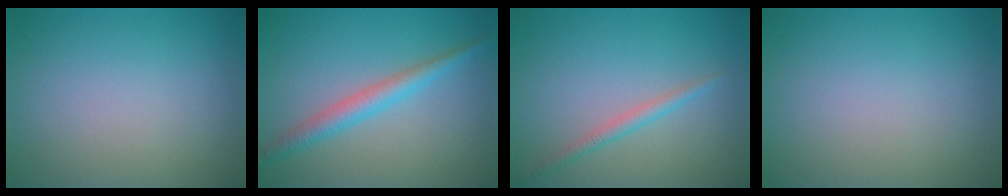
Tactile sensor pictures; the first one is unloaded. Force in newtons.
{"total": 2.9, "press": 2.9, "slide": 0.1}
{"total": 1.5, "press": 1.5, "slide": 0.1}
{"total": 0.0}